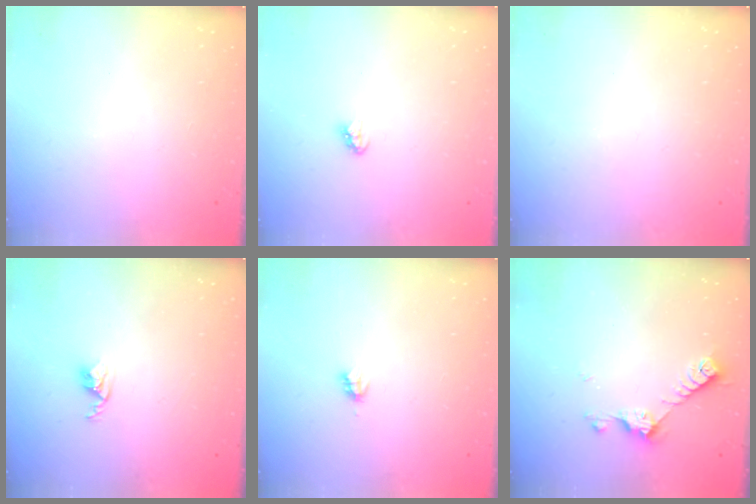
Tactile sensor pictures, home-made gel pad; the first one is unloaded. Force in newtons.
{"total": 2.9, "press": 2.9, "slide": 0.2}
{"total": 0.0}
{"total": 2.9, "press": 2.9, "slide": 0.4}
{"total": 2.7, "press": 2.7, "slide": 0.2}
{"total": 7.2, "press": 7.2, "slide": 0.9}